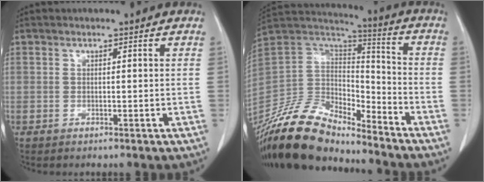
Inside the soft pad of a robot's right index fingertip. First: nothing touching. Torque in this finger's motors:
{"motor_torque": [0.14, -0.47, 0.02, -0.07]}